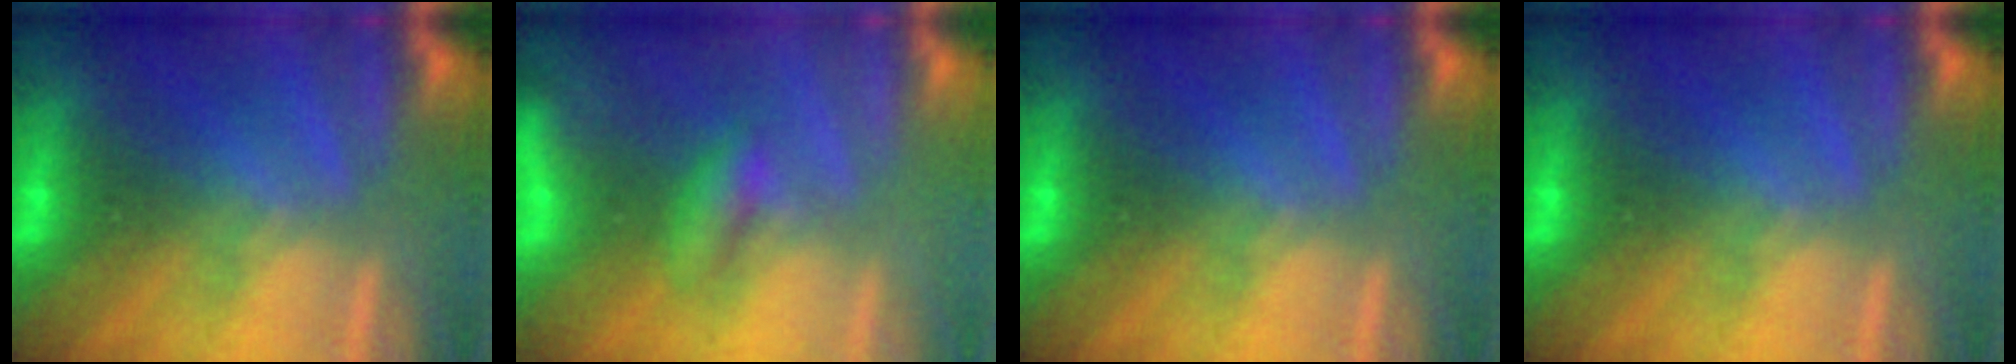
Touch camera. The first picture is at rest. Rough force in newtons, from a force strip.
{"total": 2.1}
{"total": 0.0}
{"total": 0.0}